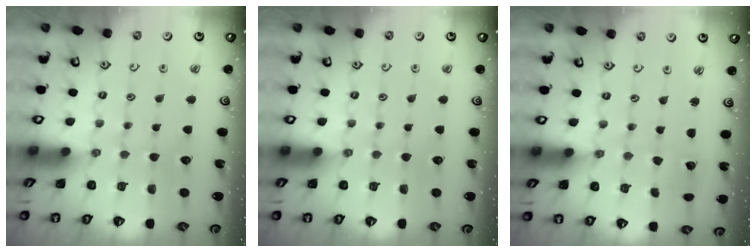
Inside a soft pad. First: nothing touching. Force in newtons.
{"total": 0.0}
{"total": 2.4, "press": 2.4, "slide": 0.2}